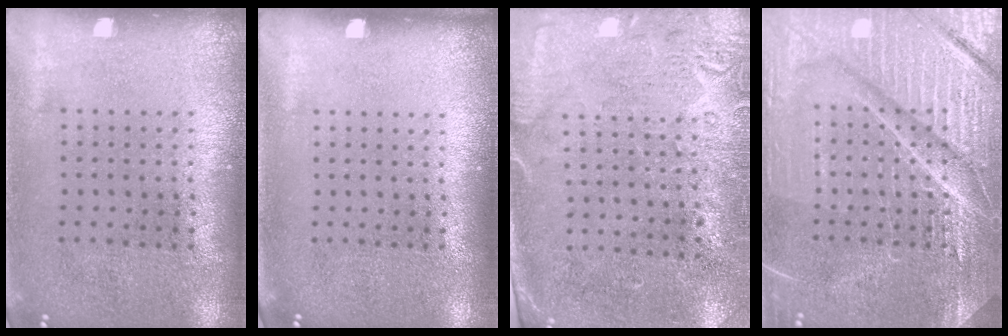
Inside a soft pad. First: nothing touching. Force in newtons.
{"total": 0.0}
{"total": 2.7, "press": 2.3, "slide": 1.4}
{"total": 7.4, "press": 7.3, "slide": 1.0}